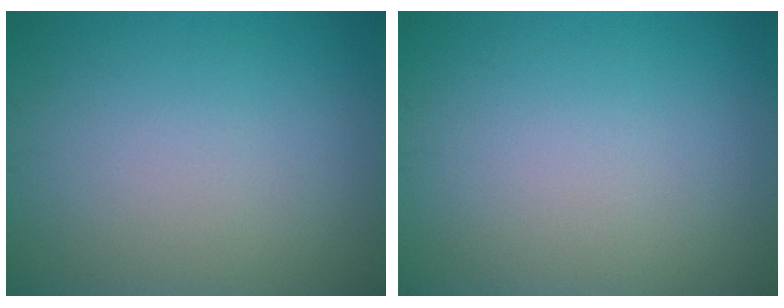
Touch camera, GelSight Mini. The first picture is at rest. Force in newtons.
{"total": 0.0}